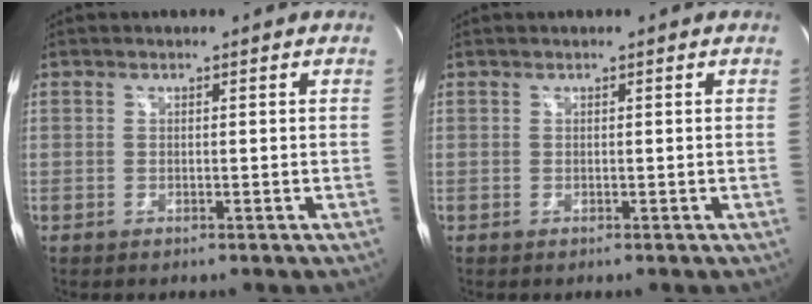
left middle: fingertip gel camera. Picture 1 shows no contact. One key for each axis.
{"total": 0.0}